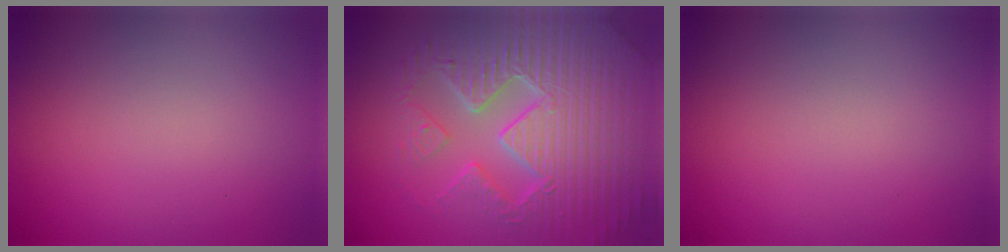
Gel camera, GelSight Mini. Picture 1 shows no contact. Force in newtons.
{"total": 9.5, "press": 6.8, "slide": 6.7}
{"total": 0.0}